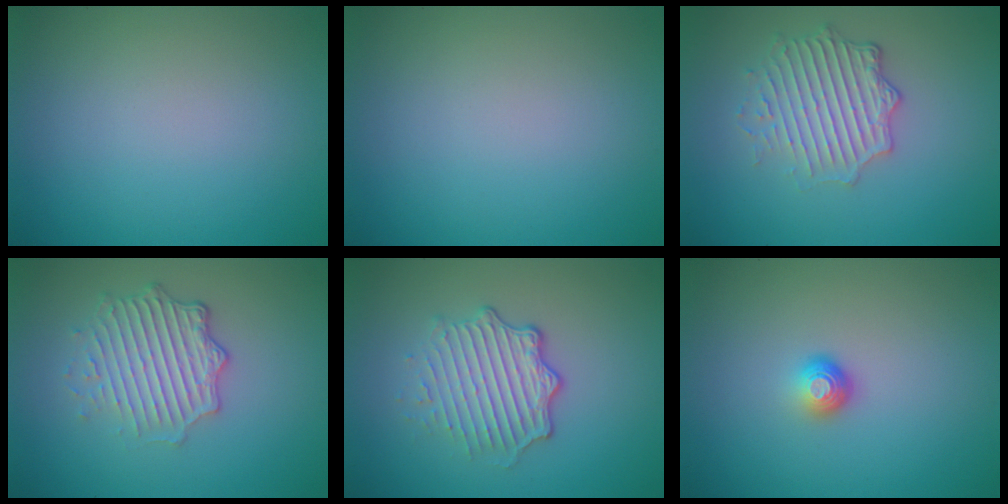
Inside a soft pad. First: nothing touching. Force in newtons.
{"total": 0.0}
{"total": 4.5, "press": 3.5, "slide": 2.9}
{"total": 4.9, "press": 3.6, "slide": 3.4}
{"total": 4.7, "press": 3.3, "slide": 3.3}
{"total": 1.6, "press": 1.1, "slide": 1.2}